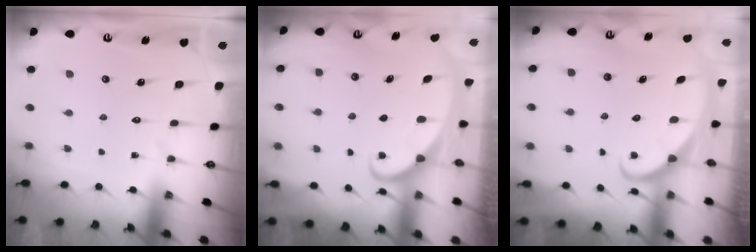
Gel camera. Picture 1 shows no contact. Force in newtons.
{"total": 1.8, "press": 1.8, "slide": 0.2}
{"total": 2.1, "press": 2.1, "slide": 0.2}